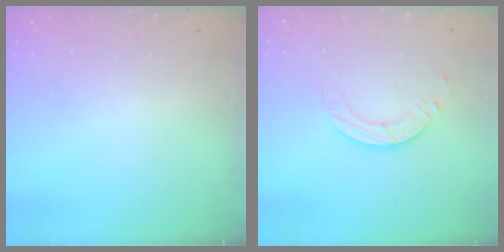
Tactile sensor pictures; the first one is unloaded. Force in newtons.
{"total": 3.9, "press": 3.9, "slide": 0.4}